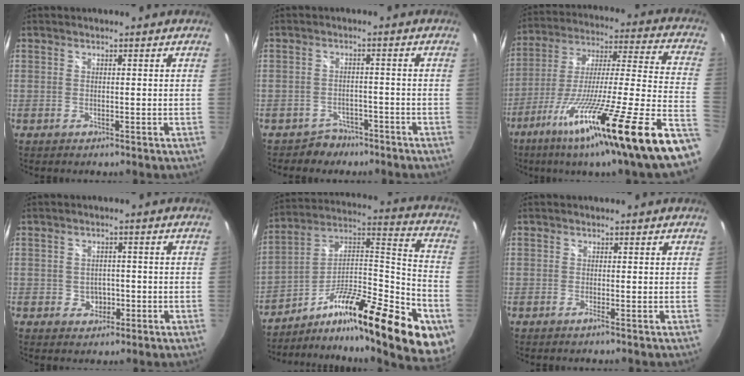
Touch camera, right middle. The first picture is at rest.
{"total": 4.4, "force": [-3.4, 2.8, -0.1], "torque": [-0.004, 0.013, -0.053]}
{"total": 30.5, "force": [-19.0, -0.6, 23.9], "torque": [-0.364, -0.080, -0.307]}
{"total": 3.3, "force": [-0.9, 2.9, 1.2], "torque": [-0.023, 0.005, -0.009]}
{"total": 29.3, "force": [-15.8, 7.6, 23.5], "torque": [-0.327, 0.014, -0.247]}
{"total": 0.6, "force": [-0.4, -0.2, 0.4], "torque": [-0.004, -0.004, -0.010]}